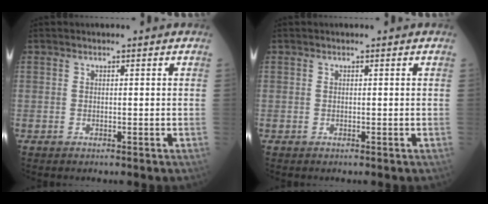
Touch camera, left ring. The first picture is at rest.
{"total": 0.0}